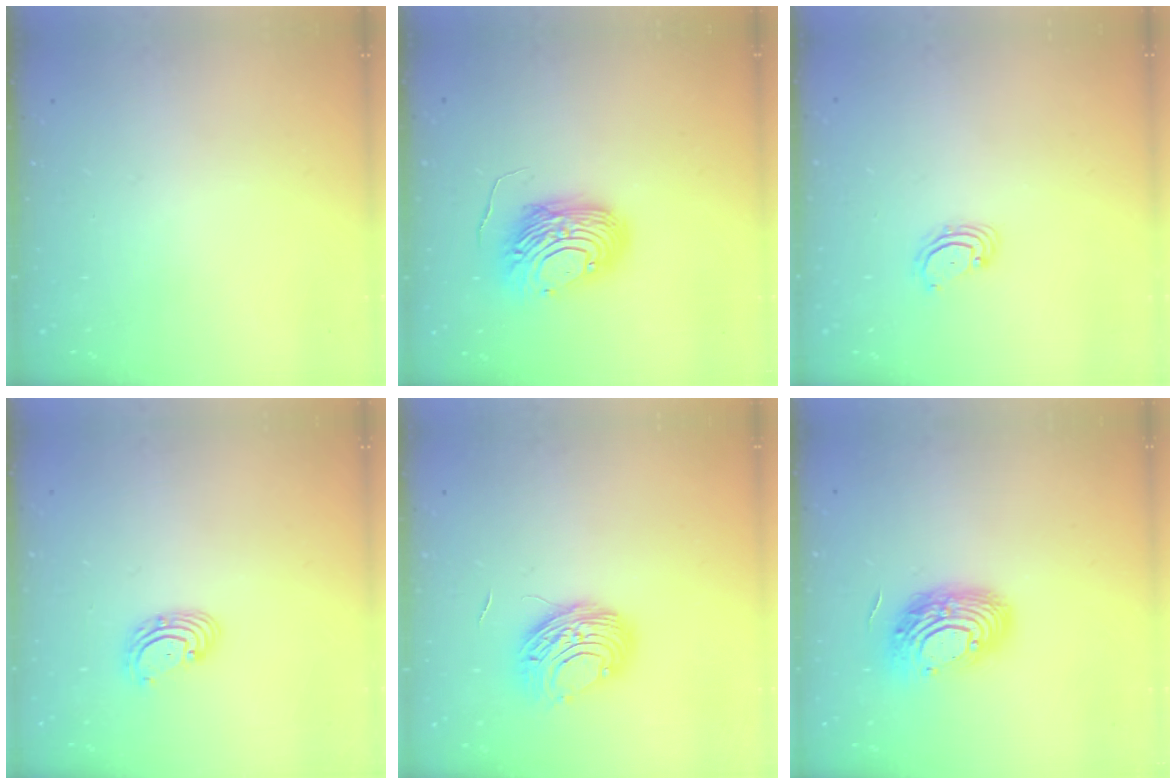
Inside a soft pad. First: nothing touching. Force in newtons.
{"total": 12.4, "press": 12.3, "slide": 1.0}
{"total": 2.7, "press": 2.7, "slide": 0.3}
{"total": 2.8, "press": 2.8, "slide": 0.2}
{"total": 9.1, "press": 9.1, "slide": 0.5}
{"total": 14.5, "press": 14.5, "slide": 1.0}